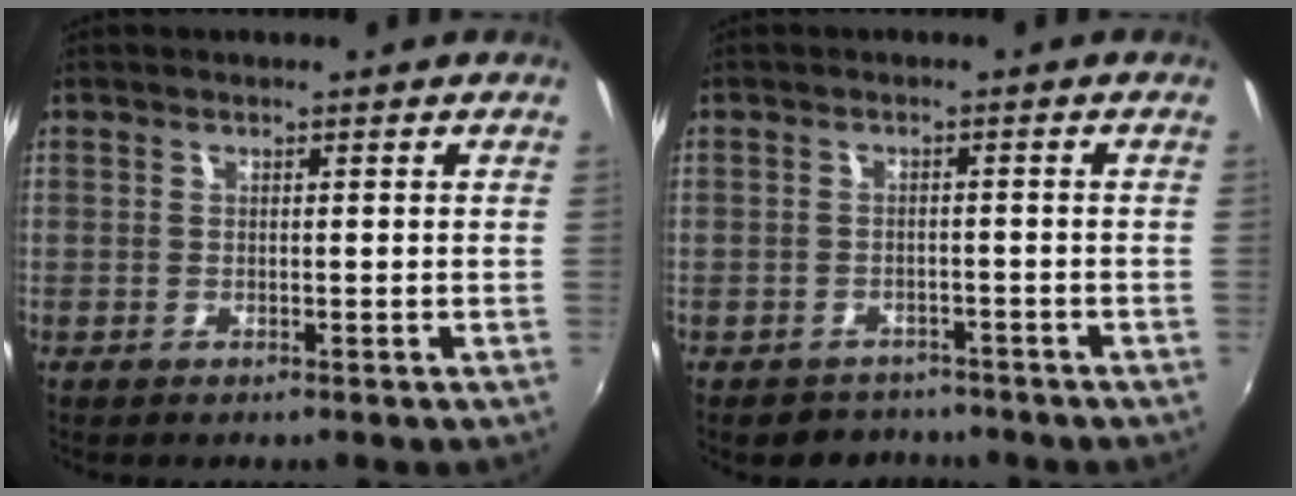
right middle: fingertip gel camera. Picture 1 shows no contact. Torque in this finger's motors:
{"motor_torque": [0.16, -0.28, 0.00, -0.02]}